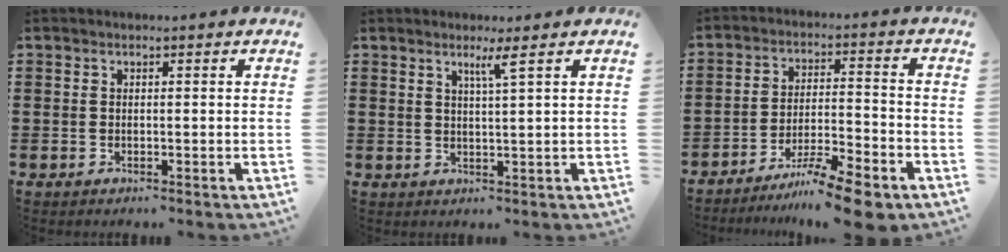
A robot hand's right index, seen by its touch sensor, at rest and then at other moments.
{"total": 2.5, "force": [1.6, -0.5, 1.9], "torque": [-0.039, -0.008, 0.025]}
{"total": 8.8, "force": [-7.1, 0.8, 5.2], "torque": [-0.091, 0.007, -0.134]}